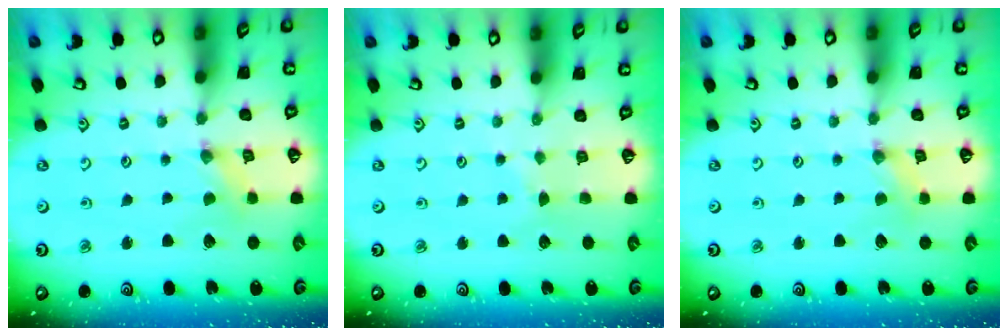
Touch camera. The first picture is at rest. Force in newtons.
{"total": 2.2, "press": 2.2, "slide": 0.3}
{"total": 1.2, "press": 1.2, "slide": 0.2}